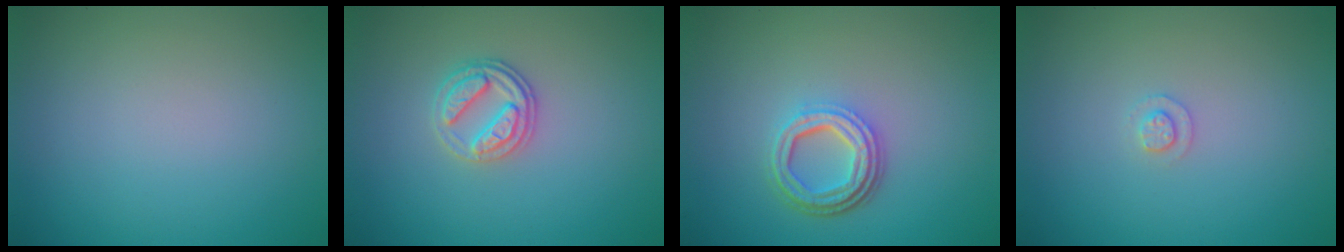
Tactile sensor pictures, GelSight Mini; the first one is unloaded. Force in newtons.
{"total": 2.7, "press": 2.6, "slide": 0.8}
{"total": 4.2, "press": 3.1, "slide": 2.7}
{"total": 1.0, "press": 1.0, "slide": 0.2}